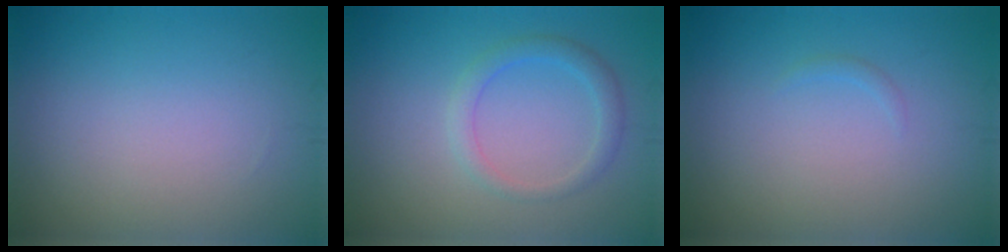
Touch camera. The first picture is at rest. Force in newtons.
{"total": 2.3, "press": 2.3, "slide": 0.2}
{"total": 0.5, "press": 0.5, "slide": 0.1}